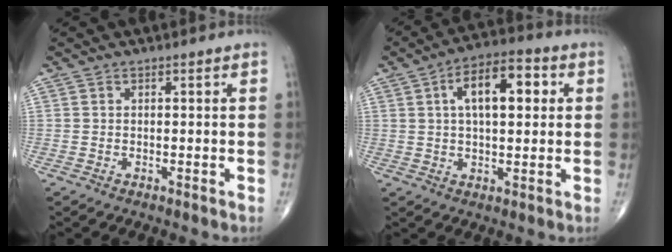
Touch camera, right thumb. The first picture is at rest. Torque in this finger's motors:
{"motor_torque": [0.89, 2.82, 1.47, 0.27, 0.10]}